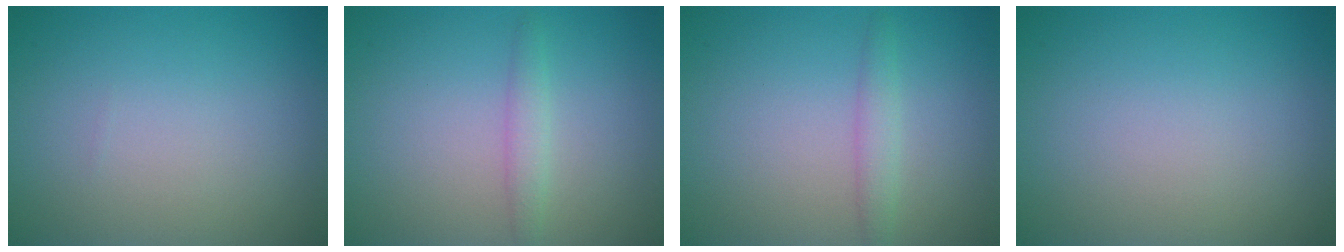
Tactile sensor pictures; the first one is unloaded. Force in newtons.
{"total": 1.4, "press": 1.4, "slide": 0.1}
{"total": 1.5, "press": 1.5, "slide": 0.2}
{"total": 0.0}